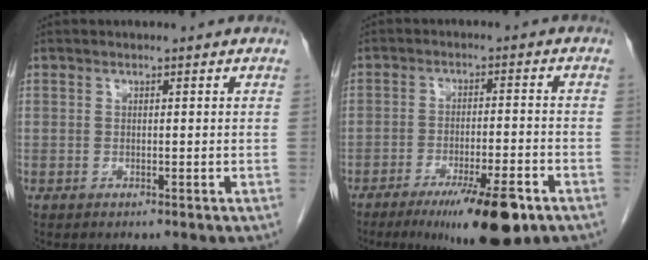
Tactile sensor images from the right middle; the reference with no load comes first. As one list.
[{"total": 11.7, "force": [-7.2, 1.4, 9.0], "torque": [-0.134, -0.023, -0.109]}]